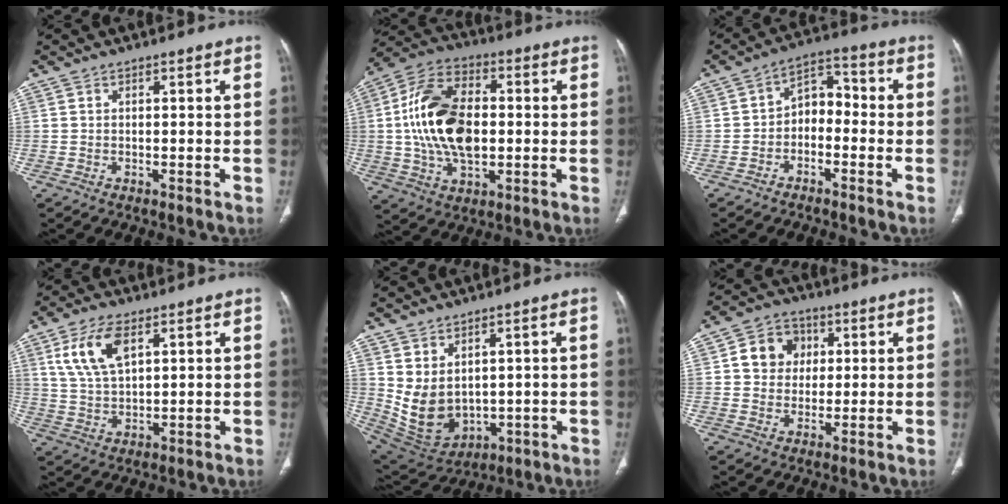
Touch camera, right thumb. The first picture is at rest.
{"total": 18.0, "force": [0.1, 10.7, 14.5], "torque": [-0.263, 0.018, 0.001]}
{"total": 6.8, "force": [-2.2, 4.8, 4.3], "torque": [-0.045, 0.043, -0.051]}
{"total": 9.2, "force": [4.1, 4.3, 7.0], "torque": [-0.139, -0.011, 0.085]}
{"total": 10.1, "force": [1.6, 7.1, 7.0], "torque": [-0.115, -0.018, 0.067]}
{"total": 8.3, "force": [1.7, 7.2, 3.7], "torque": [-0.027, 0.001, 0.023]}